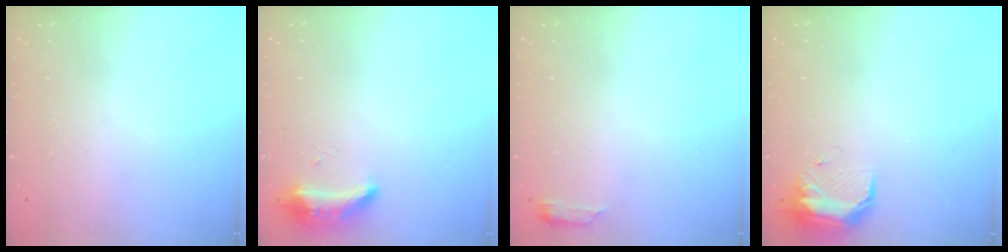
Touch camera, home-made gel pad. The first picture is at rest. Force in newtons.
{"total": 18.6, "press": 10.8, "slide": 15.1}
{"total": 2.6, "press": 2.6, "slide": 0.5}
{"total": 11.4, "press": 9.6, "slide": 6.1}